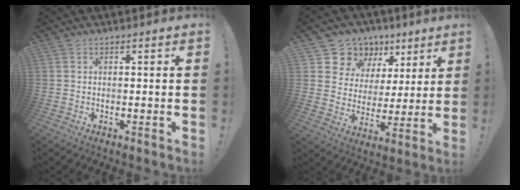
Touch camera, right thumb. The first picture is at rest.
{"total": 11.9, "force": [7.1, 9.2, 2.3], "torque": [-0.039, -0.051, 0.144]}